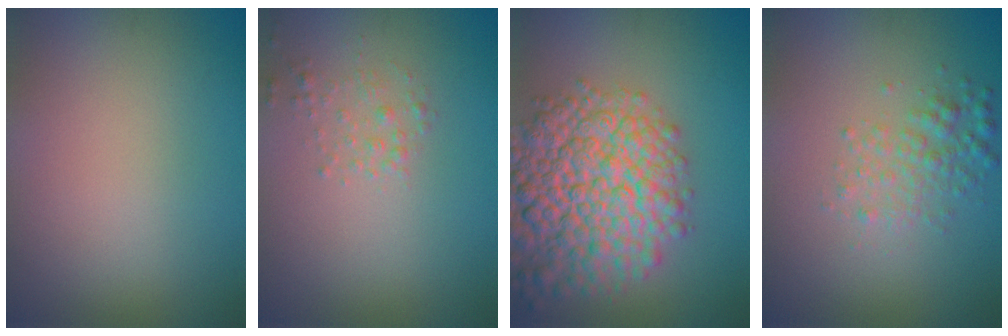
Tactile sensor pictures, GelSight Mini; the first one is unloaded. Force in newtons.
{"total": 1.3, "press": 1.2, "slide": 0.1}
{"total": 11.0, "press": 11.0, "slide": 0.5}
{"total": 2.5, "press": 2.5, "slide": 0.0}